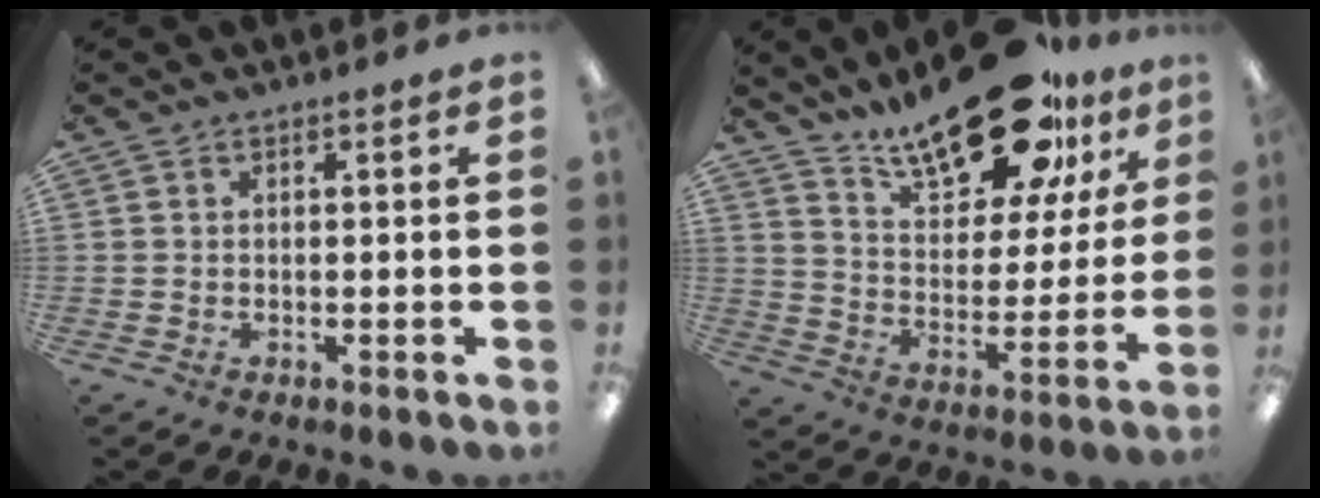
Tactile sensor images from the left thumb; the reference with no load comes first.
{"total": 21.6, "force": [15.6, 8.5, 12.3], "torque": [-0.184, -0.086, 0.261]}